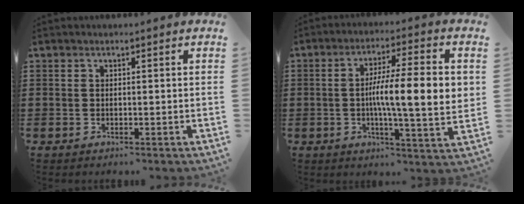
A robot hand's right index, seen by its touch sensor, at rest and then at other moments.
{"total": 11.3, "force": [0.7, 2.2, 11.1], "torque": [-0.182, 0.001, 0.008]}